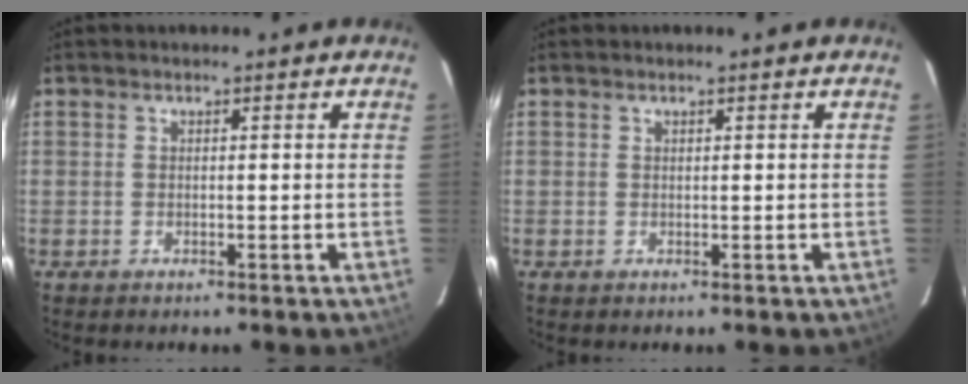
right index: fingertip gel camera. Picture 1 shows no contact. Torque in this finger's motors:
{"motor_torque": [0.09, 0.03, 0.07, 0.01]}